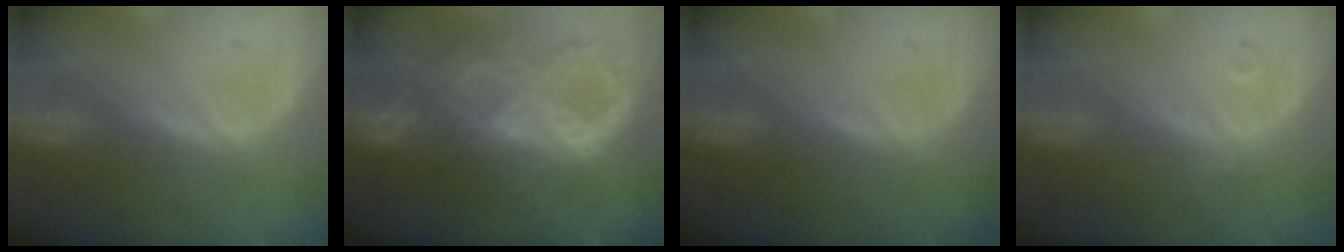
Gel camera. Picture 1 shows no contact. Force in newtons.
{"total": 10.5, "press": 8.9, "slide": 5.7}
{"total": 0.0}
{"total": 0.8, "press": 0.8, "slide": 0.1}